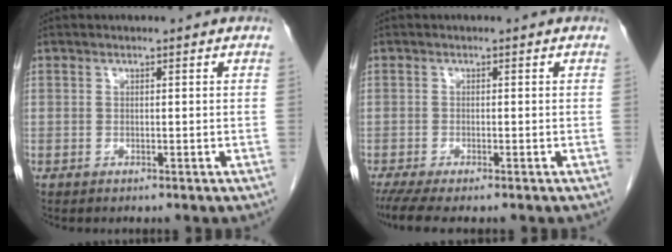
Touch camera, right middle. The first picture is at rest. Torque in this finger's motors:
{"motor_torque": [0.68, -0.33, 0.05, 0.05]}